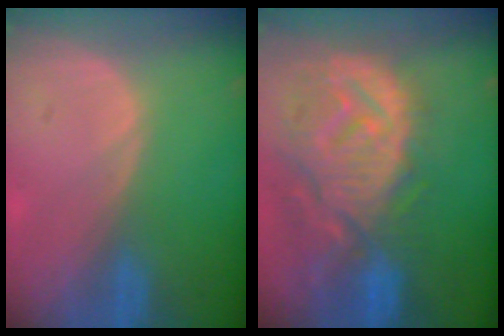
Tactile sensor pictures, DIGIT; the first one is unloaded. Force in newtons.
{"total": 13.0, "press": 11.4, "slide": 6.3}